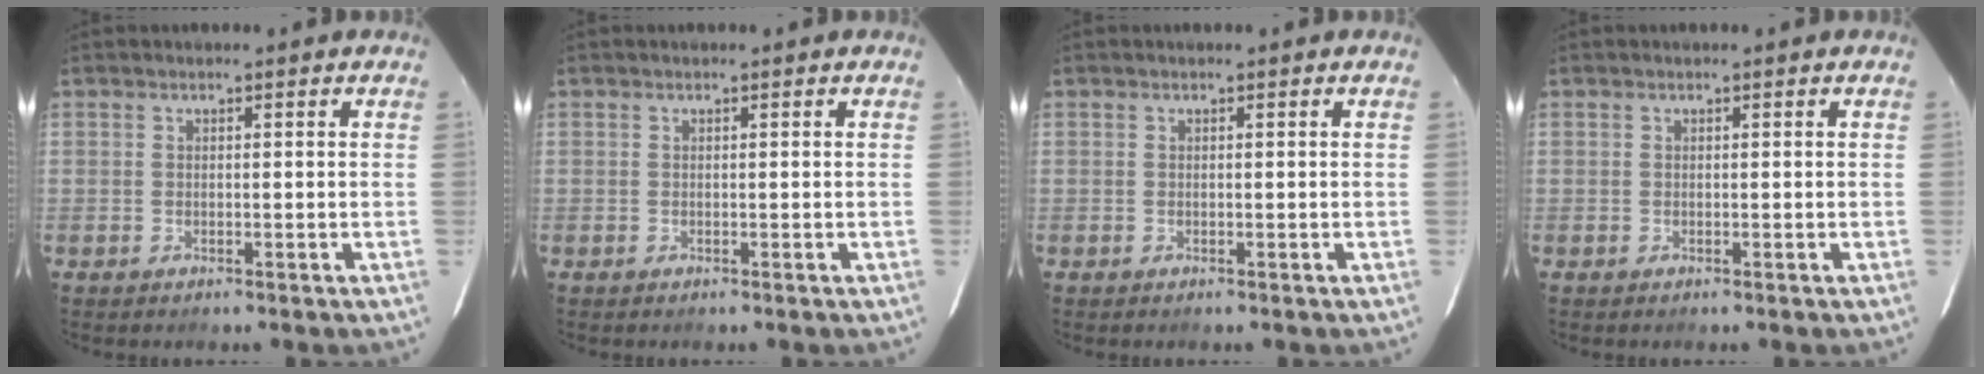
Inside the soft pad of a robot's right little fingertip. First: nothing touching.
{"total": 0.0}
{"total": 0.0}
{"total": 0.0}